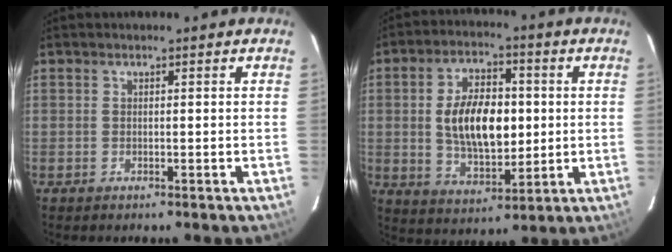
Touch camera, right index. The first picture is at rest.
{"total": 13.5, "force": [0.7, 7.2, 11.4], "torque": [-0.206, 0.010, 0.021]}